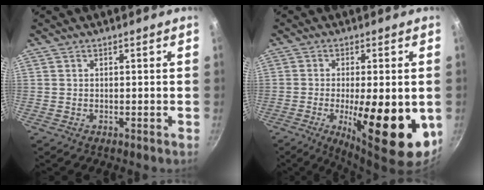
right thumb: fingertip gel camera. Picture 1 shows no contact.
{"total": 17.7, "force": [-4.0, 5.7, 16.2], "torque": [-0.223, -0.004, -0.049]}